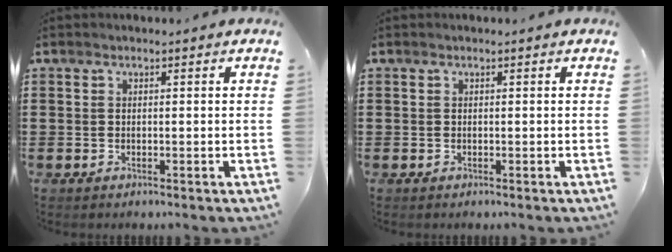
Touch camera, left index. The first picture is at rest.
{"total": 0.0}